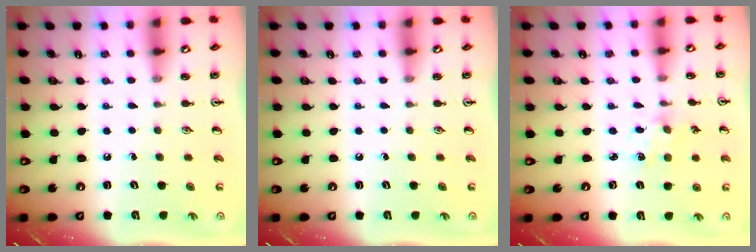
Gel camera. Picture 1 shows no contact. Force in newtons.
{"total": 0.0}
{"total": 1.6, "press": 1.5, "slide": 0.5}